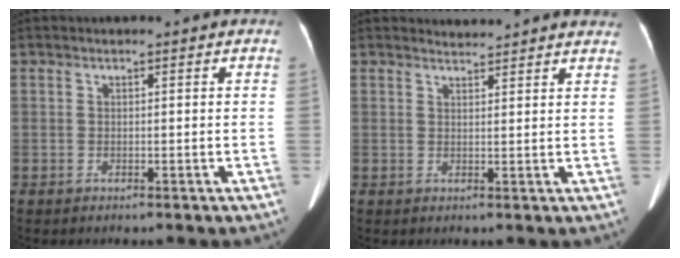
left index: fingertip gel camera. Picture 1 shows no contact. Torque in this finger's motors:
{"motor_torque": [0.31, -1.21, -0.01, 0.00]}